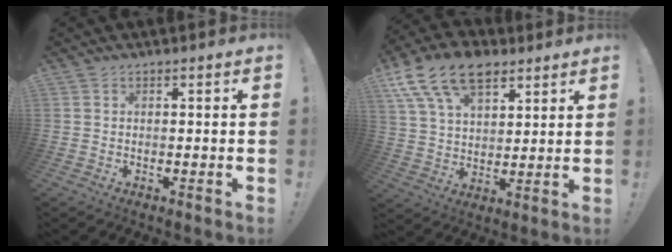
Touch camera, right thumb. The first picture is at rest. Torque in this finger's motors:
{"motor_torque": [1.11, 2.77, 0.53, -0.07, 0.11]}